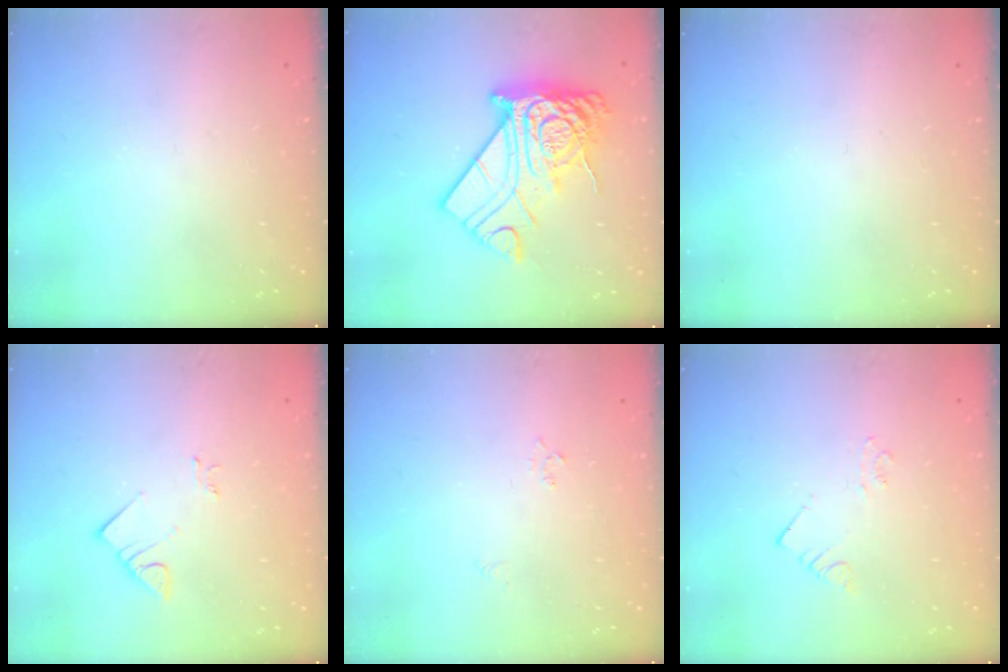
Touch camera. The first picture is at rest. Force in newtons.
{"total": 18.7, "press": 18.6, "slide": 1.7}
{"total": 0.0}
{"total": 3.1, "press": 3.1, "slide": 0.3}
{"total": 2.3, "press": 2.3, "slide": 0.2}
{"total": 2.3, "press": 2.3, "slide": 0.1}